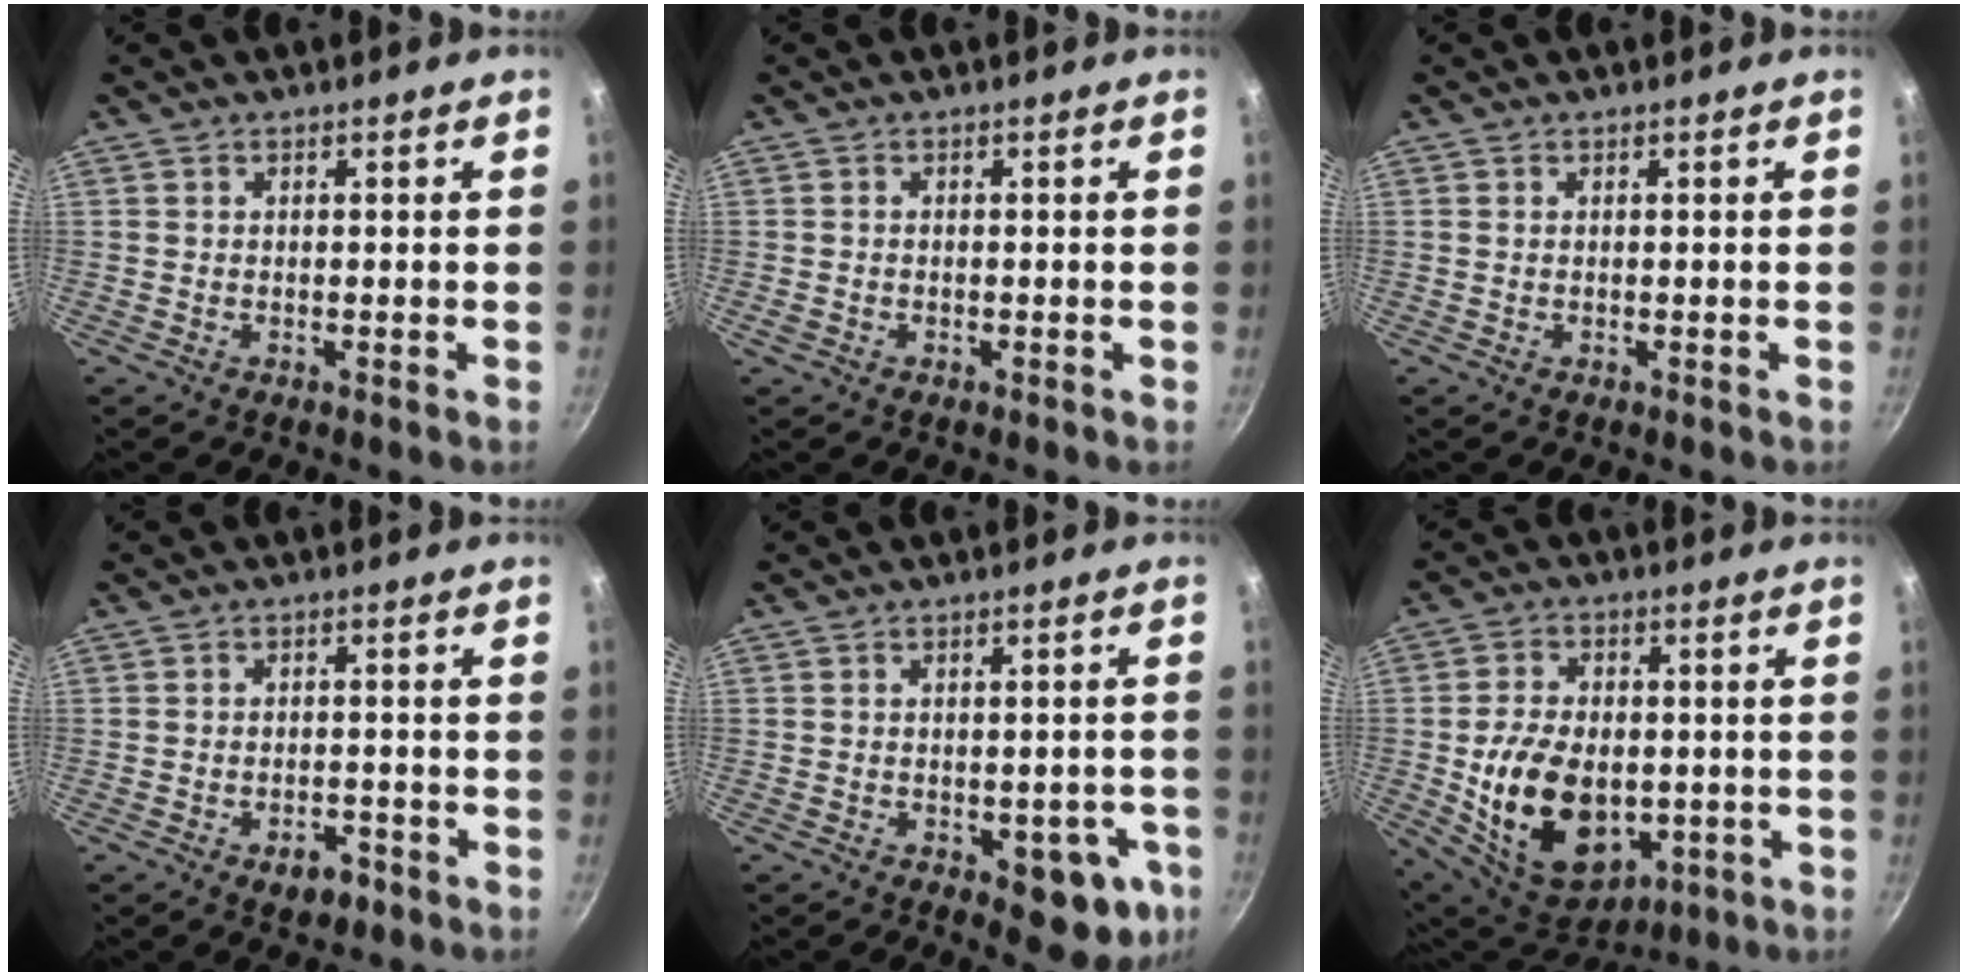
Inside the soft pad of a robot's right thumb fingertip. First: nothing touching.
{"total": 0.9, "force": [-0.4, 0.6, 0.4], "torque": [-0.008, 0.000, -0.009]}
{"total": 0.0}
{"total": 4.3, "force": [-2.5, 2.5, 2.5], "torque": [-0.026, 0.019, -0.031]}
{"total": 10.9, "force": [-3.6, 5.6, 8.6], "torque": [-0.055, 0.009, -0.039]}
{"total": 18.6, "force": [-2.7, 12.5, 13.6], "torque": [-0.215, 0.000, -0.025]}